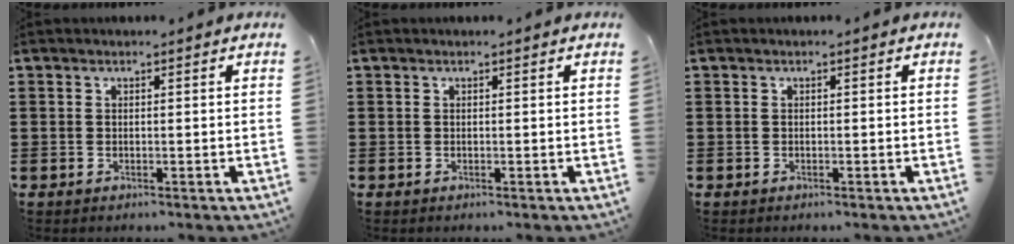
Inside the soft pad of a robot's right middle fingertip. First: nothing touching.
{"total": 0.0}
{"total": 0.0}